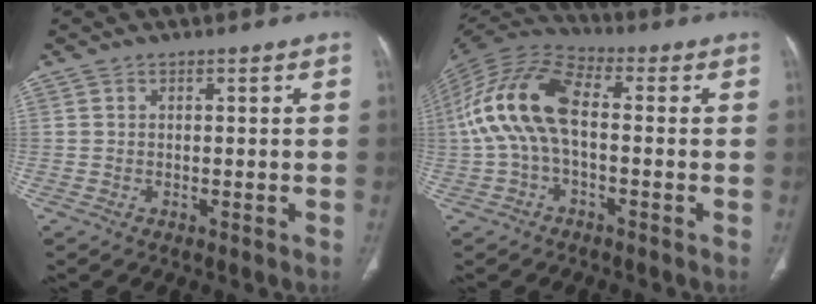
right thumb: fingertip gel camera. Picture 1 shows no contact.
{"total": 14.3, "force": [-0.3, 7.4, 12.3], "torque": [-0.255, 0.038, -0.015]}